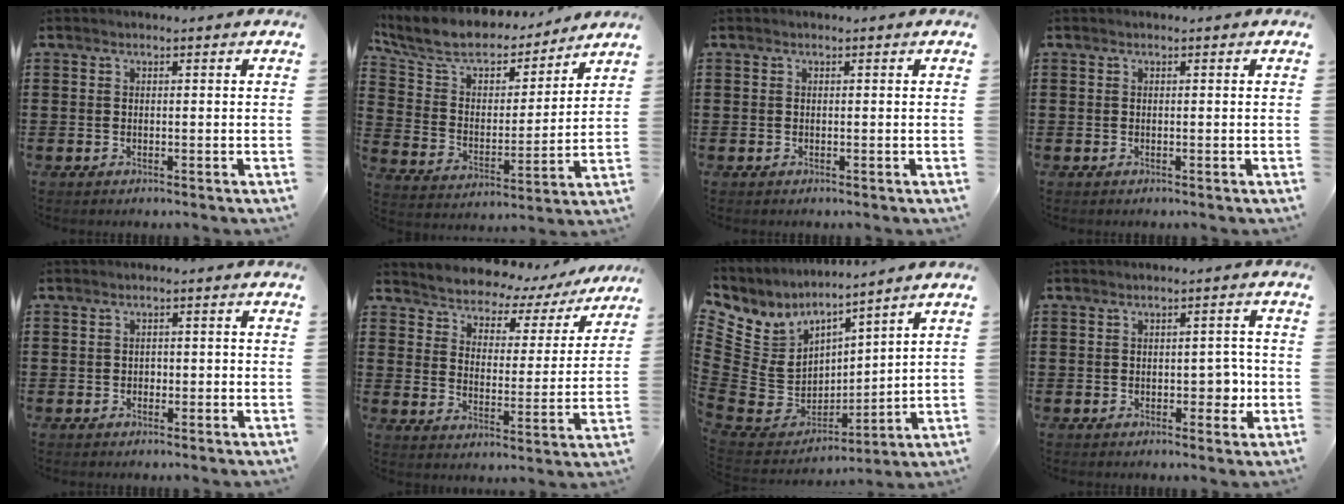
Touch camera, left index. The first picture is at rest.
{"total": 8.1, "force": [6.8, 3.2, 2.9], "torque": [-0.093, -0.042, 0.117]}
{"total": 0.0}
{"total": 0.0}
{"total": 1.0, "force": [-0.6, 0.7, 0.4], "torque": [-0.012, 0.002, -0.013]}
{"total": 4.2, "force": [4.2, 0.7, -0.1], "torque": [-0.027, -0.043, 0.064]}
{"total": 6.9, "force": [3.8, 5.7, 0.8], "torque": [-0.069, -0.046, 0.076]}
{"total": 4.2, "force": [-0.8, 2.2, 3.4], "torque": [-0.045, 0.000, -0.020]}